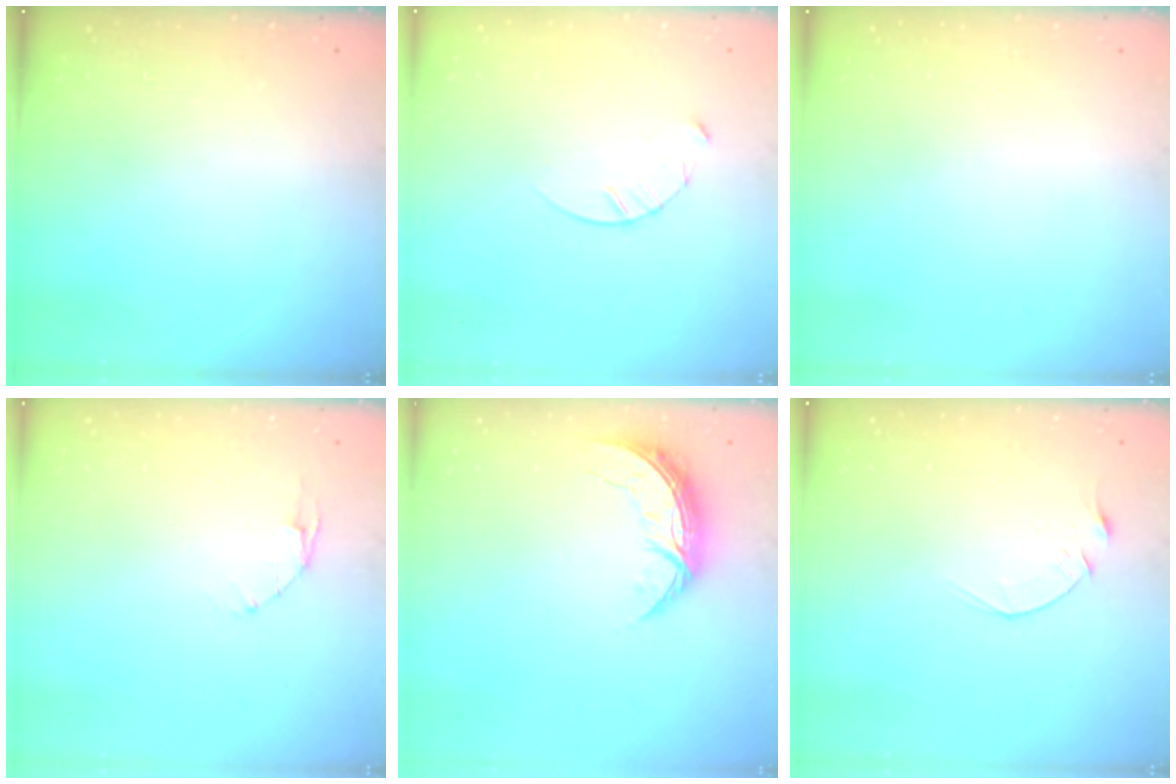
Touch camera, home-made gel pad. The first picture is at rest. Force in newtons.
{"total": 4.1, "press": 4.1, "slide": 0.5}
{"total": 0.0}
{"total": 3.1, "press": 3.1, "slide": 0.4}
{"total": 7.1, "press": 7.1, "slide": 0.6}
{"total": 3.1, "press": 3.1, "slide": 0.4}